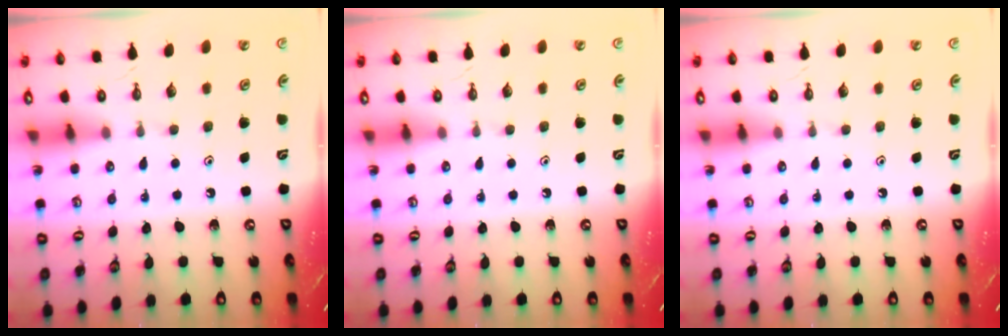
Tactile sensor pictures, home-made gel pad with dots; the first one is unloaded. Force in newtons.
{"total": 0.0}
{"total": 0.0}